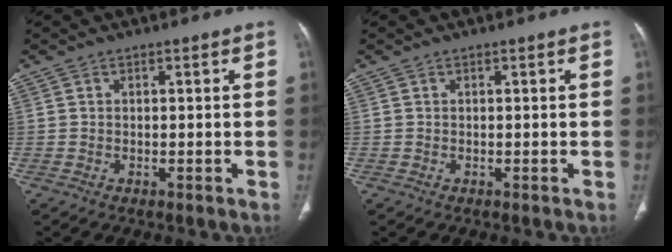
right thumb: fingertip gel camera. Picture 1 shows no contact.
{"total": 0.0}